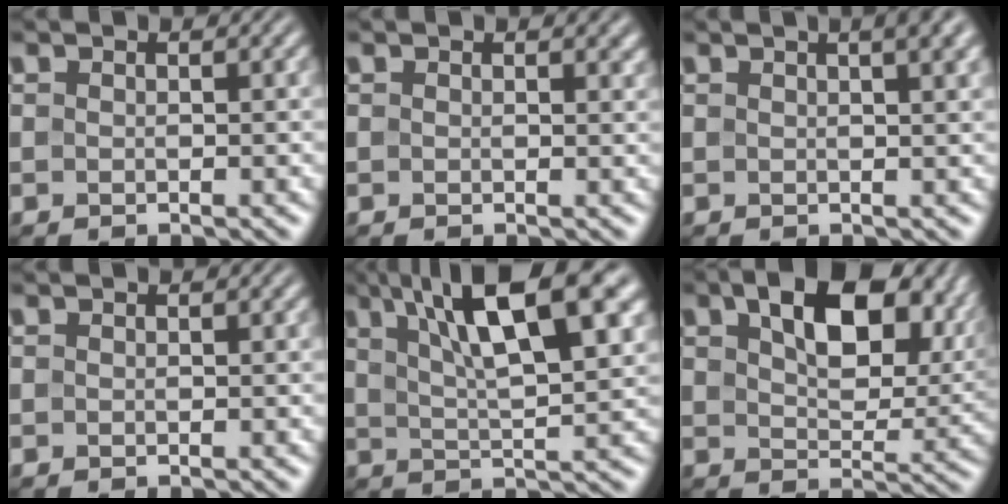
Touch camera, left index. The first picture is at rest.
{"total": 1.0, "force": [0.7, 0.3, 0.7], "torque": [-0.005, 0.000, 0.012]}
{"total": 5.7, "force": [3.0, 2.3, 4.2], "torque": [-0.025, 0.031, 0.006]}
{"total": 0.0}
{"total": 11.2, "force": [5.6, 2.9, 9.2], "torque": [-0.141, 0.013, 0.089]}
{"total": 10.4, "force": [4.0, 5.5, 7.8], "torque": [-0.132, 0.004, 0.073]}